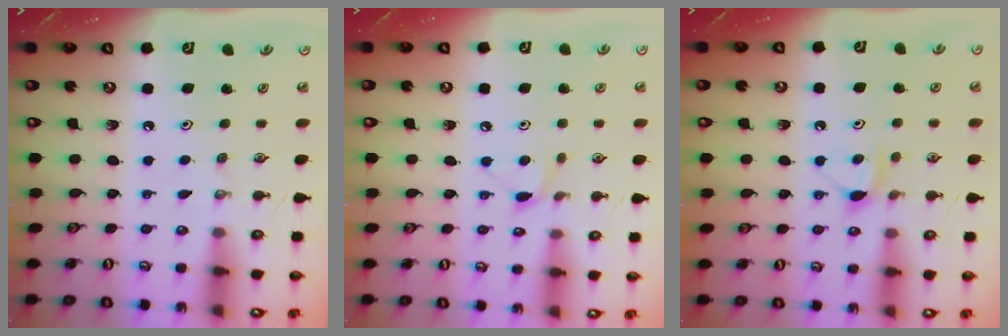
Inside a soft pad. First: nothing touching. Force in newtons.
{"total": 6.4, "press": 6.4, "slide": 0.7}
{"total": 4.9, "press": 4.8, "slide": 0.5}